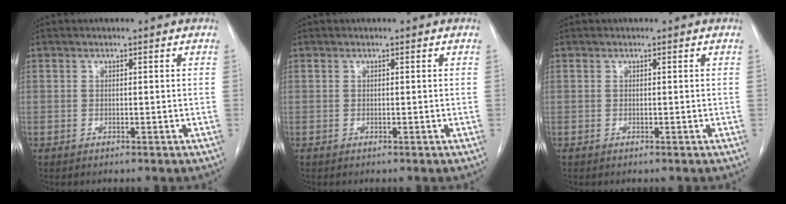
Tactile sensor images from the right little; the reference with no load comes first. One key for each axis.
{"total": 0.0}
{"total": 0.0}